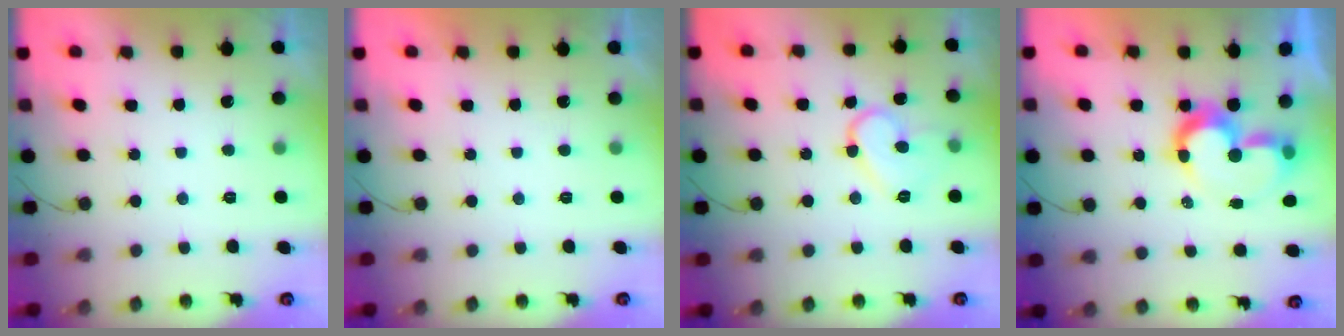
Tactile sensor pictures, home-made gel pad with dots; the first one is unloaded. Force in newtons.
{"total": 1.8, "press": 1.7, "slide": 0.1}
{"total": 9.9, "press": 9.9, "slide": 0.2}
{"total": 9.8, "press": 9.3, "slide": 3.2}